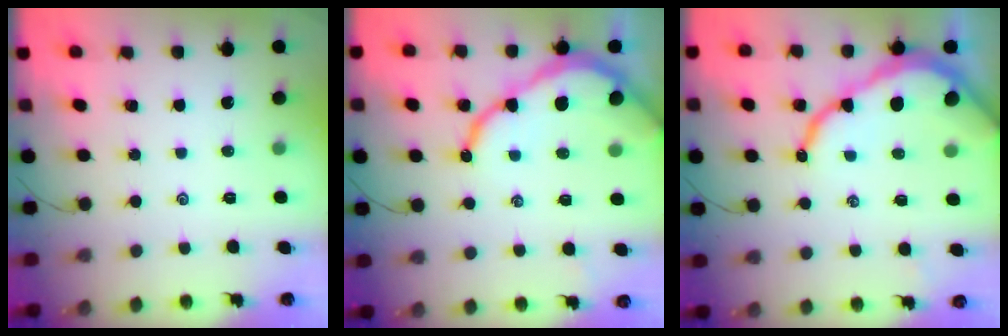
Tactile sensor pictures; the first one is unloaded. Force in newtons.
{"total": 11.4, "press": 11.3, "slide": 1.3}
{"total": 12.6, "press": 12.6, "slide": 1.1}